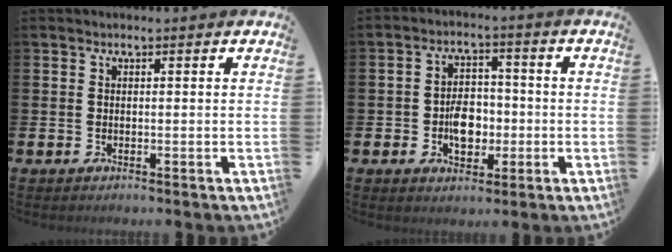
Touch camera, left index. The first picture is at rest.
{"total": 5.1, "force": [-1.1, 3.7, 3.4], "torque": [-0.043, 0.001, -0.027]}